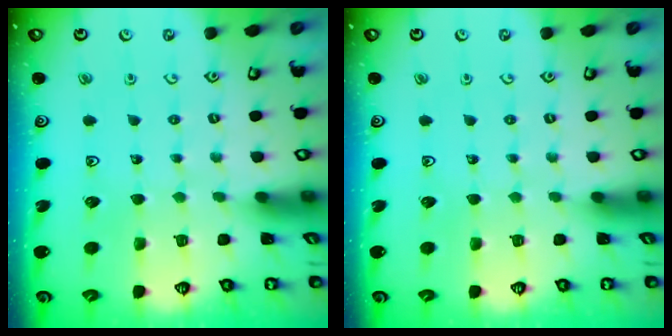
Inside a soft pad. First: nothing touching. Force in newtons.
{"total": 0.0}